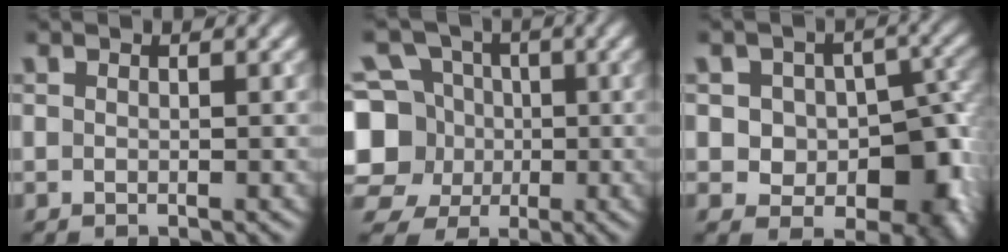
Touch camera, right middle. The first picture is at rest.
{"total": 8.2, "force": [-0.9, 7.5, 3.4], "torque": [-0.079, 0.012, -0.045]}
{"total": 10.2, "force": [-1.6, 7.9, 6.2], "torque": [-0.044, 0.001, -0.037]}